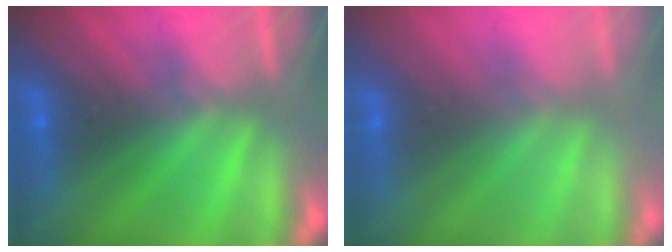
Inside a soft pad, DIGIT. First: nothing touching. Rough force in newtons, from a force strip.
{"total": 2.4}